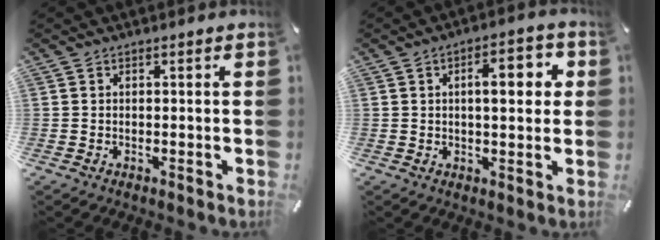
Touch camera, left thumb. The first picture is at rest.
{"total": 8.1, "force": [1.9, 3.7, 7.0], "torque": [-0.100, -0.002, 0.021]}